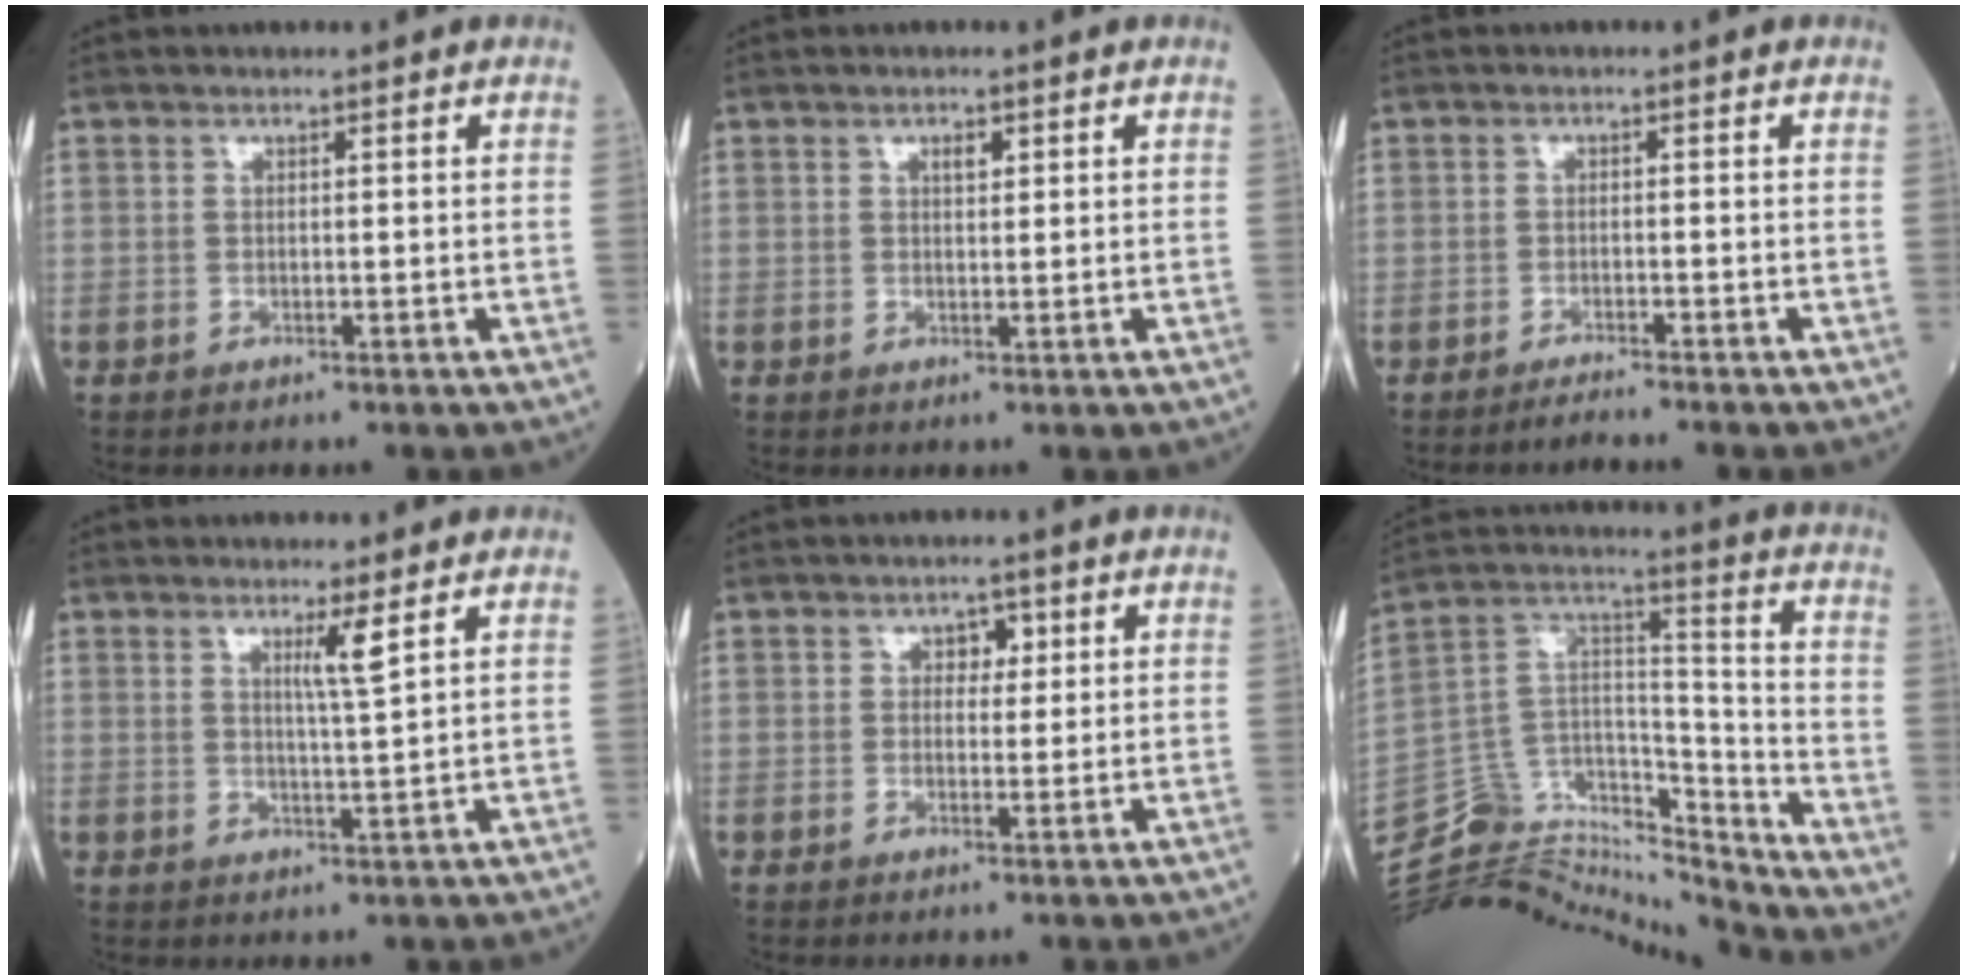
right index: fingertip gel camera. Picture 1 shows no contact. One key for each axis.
{"total": 1.4, "fx": 0.7, "fy": 0.6, "fz": 1.1, "tx": -0.016, "ty": -0.001, "tz": 0.009}
{"total": 2.3, "fx": -2.1, "fy": -0.6, "fz": 0.6, "tx": -0.012, "ty": -0.004, "tz": -0.036}
{"total": 3.2, "fx": 1.7, "fy": -0.8, "fz": 2.6, "tx": -0.047, "ty": -0.008, "tz": 0.033}
{"total": 2.3, "fx": 0.8, "fy": 1.6, "fz": 1.5, "tx": -0.014, "ty": 0.005, "tz": 0.009}
{"total": 18.4, "fx": -18.1, "fy": 3.1, "fz": 1.1, "tx": -0.016, "ty": 0.086, "tz": -0.306}